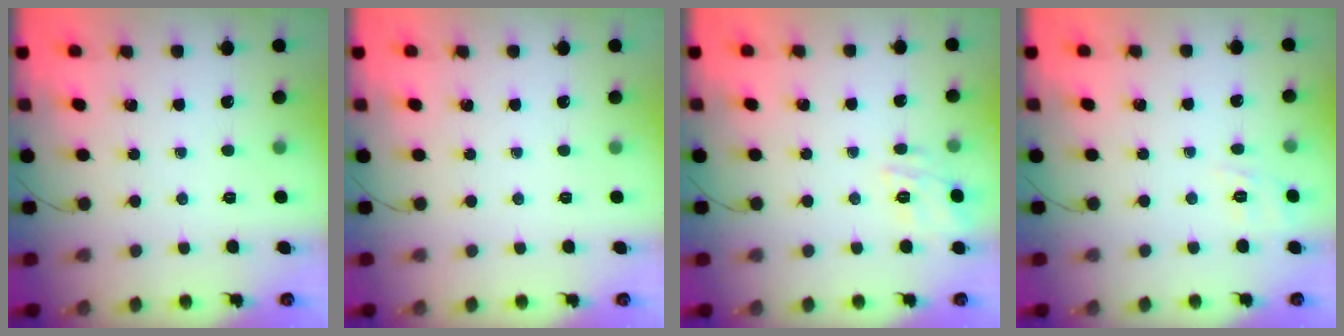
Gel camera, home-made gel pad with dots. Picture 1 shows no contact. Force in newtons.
{"total": 0.0}
{"total": 5.7, "press": 5.7, "slide": 0.9}
{"total": 1.9, "press": 0.5, "slide": 1.8}